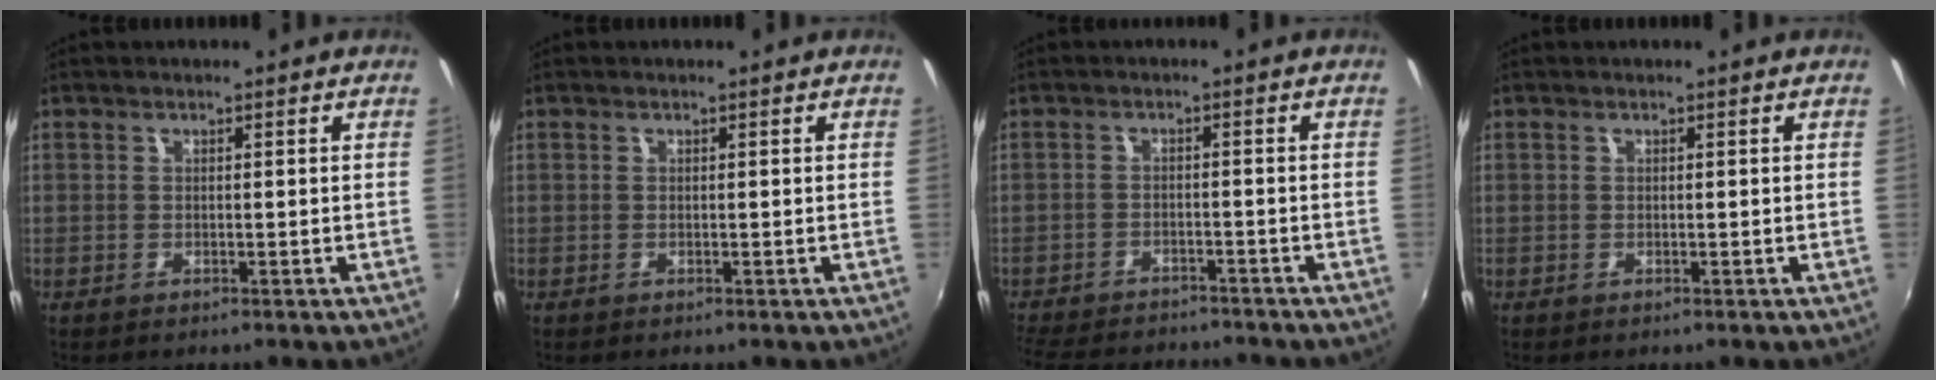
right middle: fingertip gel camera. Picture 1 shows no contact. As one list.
[{"total": 0.0}, {"total": 13.4, "force": [-11.8, 4.1, 4.8], "torque": [-0.122, -0.009, -0.180]}, {"total": 0.0}]